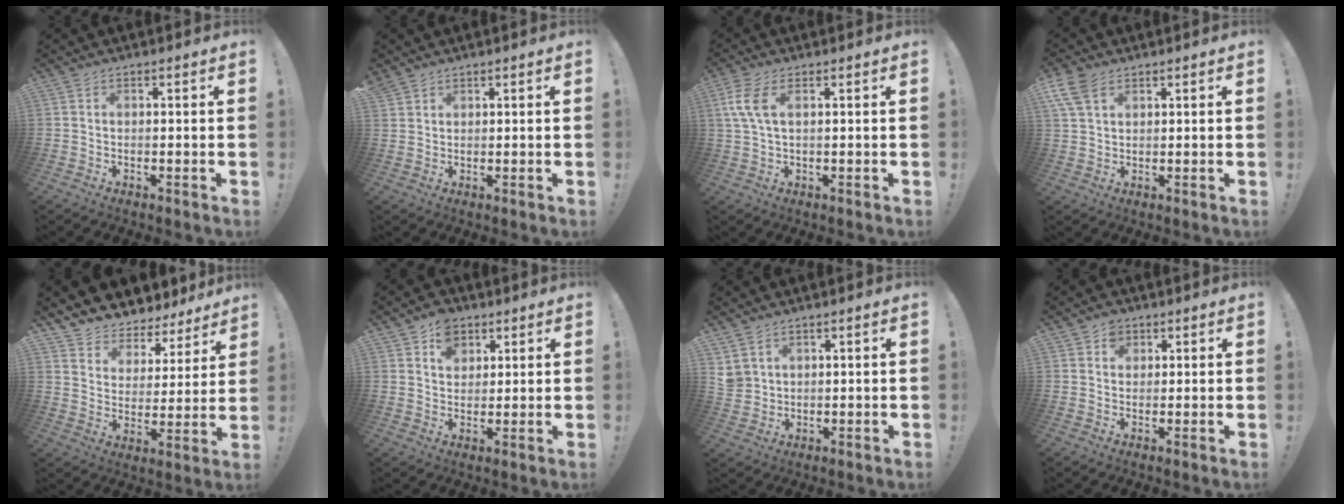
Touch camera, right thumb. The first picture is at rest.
{"total": 2.2, "force": [1.8, 1.2, 0.2], "torque": [-0.004, -0.010, 0.036]}
{"total": 7.2, "force": [2.4, 3.1, 6.1], "torque": [-0.126, 0.000, 0.045]}
{"total": 7.4, "force": [4.0, 4.3, 4.6], "torque": [-0.095, -0.001, 0.080]}
{"total": 6.2, "force": [5.4, 3.0, 0.1], "torque": [-0.004, -0.065, 0.099]}
{"total": 7.5, "force": [4.0, 5.7, 2.7], "torque": [-0.036, -0.015, 0.075]}
{"total": 4.5, "force": [2.7, 3.4, 1.3], "torque": [-0.021, -0.009, 0.056]}
{"total": 3.6, "force": [1.6, 3.0, 1.1], "torque": [-0.009, -0.005, 0.028]}